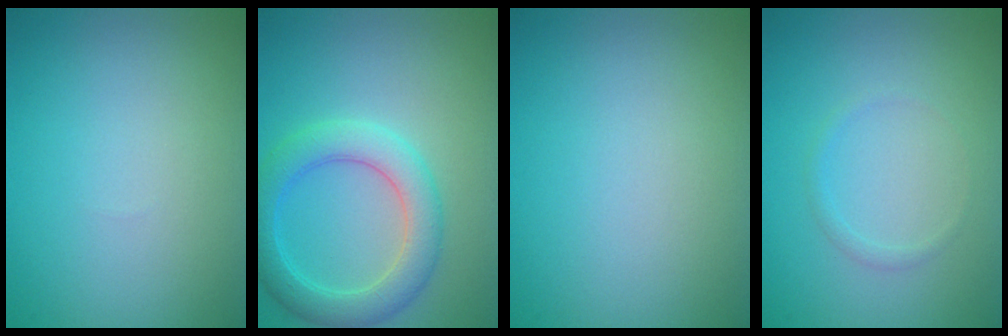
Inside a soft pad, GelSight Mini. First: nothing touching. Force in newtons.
{"total": 4.3, "press": 4.3, "slide": 0.1}
{"total": 0.0}
{"total": 0.7, "press": 0.7, "slide": 0.0}